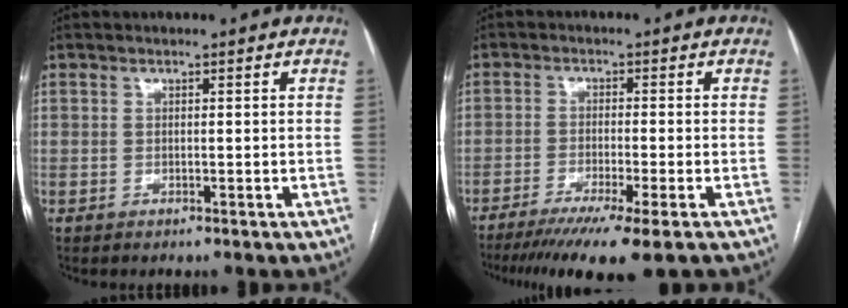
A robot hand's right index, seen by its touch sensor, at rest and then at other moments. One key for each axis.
{"total": 11.9, "fx": -8.8, "fy": 0.0, "fz": 8.1, "tx": -0.119, "ty": -0.031, "tz": -0.135}